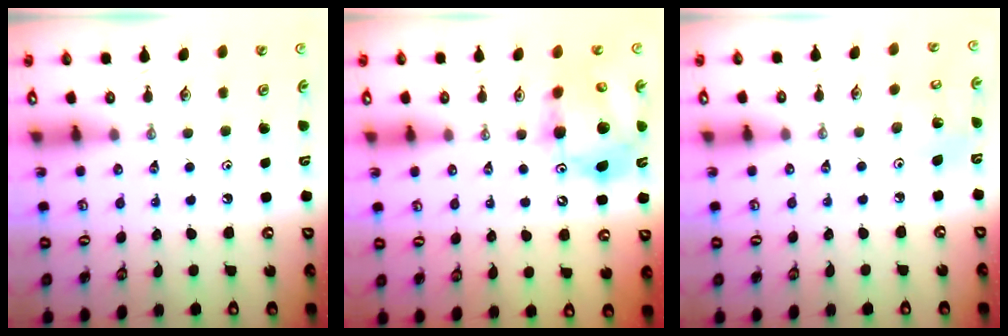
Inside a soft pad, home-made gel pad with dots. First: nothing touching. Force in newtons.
{"total": 14.7, "press": 14.5, "slide": 2.4}
{"total": 3.7, "press": 3.4, "slide": 1.3}